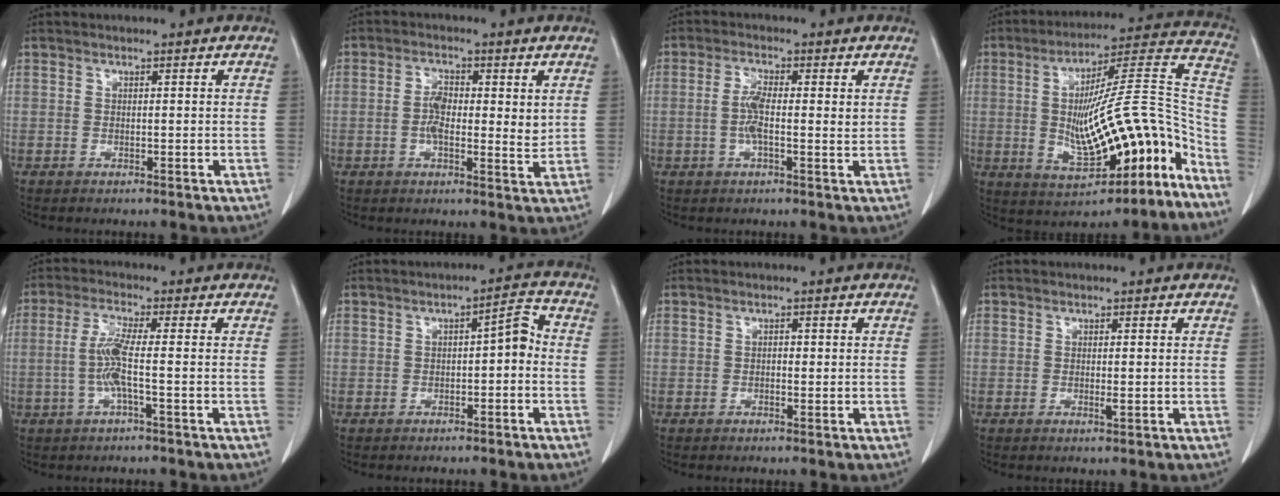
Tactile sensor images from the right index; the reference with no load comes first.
{"total": 5.9, "force": [0.7, 2.4, 5.4], "torque": [-0.094, -0.002, 0.004]}
{"total": 4.4, "force": [0.1, 1.1, 4.3], "torque": [-0.088, 0.005, -0.003]}
{"total": 18.5, "force": [-6.7, 5.1, 16.5], "torque": [-0.225, 0.037, -0.091]}
{"total": 5.1, "force": [-0.9, -0.2, 5.0], "torque": [-0.112, 0.002, -0.021]}
{"total": 4.0, "force": [-0.7, 1.4, 3.7], "torque": [-0.051, 0.019, -0.012]}
{"total": 0.6, "force": [0.0, 0.4, 0.5], "torque": [-0.009, 0.002, 0.000]}
{"total": 0.9, "force": [-0.1, 0.1, 0.9], "torque": [-0.016, -0.004, -0.001]}